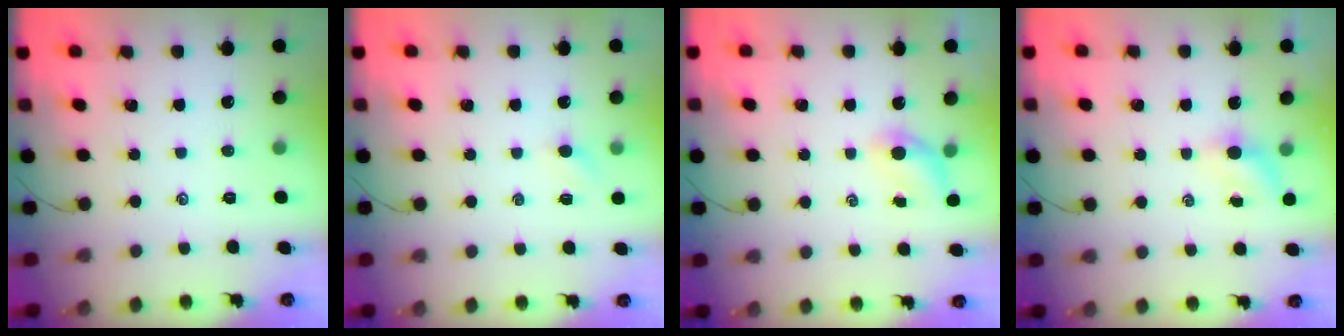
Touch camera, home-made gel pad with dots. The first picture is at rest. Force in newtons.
{"total": 3.1, "press": 3.0, "slide": 1.0}
{"total": 3.5, "press": 3.4, "slide": 0.8}
{"total": 3.0, "press": 2.8, "slide": 1.0}